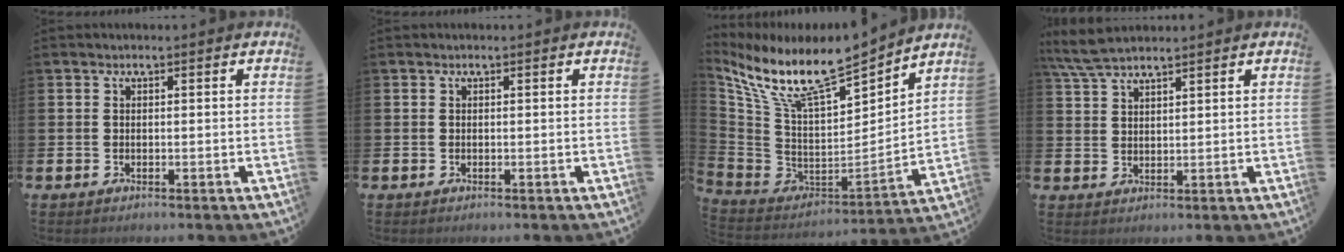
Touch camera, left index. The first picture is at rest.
{"total": 0.0}
{"total": 11.2, "force": [9.6, 1.9, 5.4], "torque": [-0.149, -0.072, 0.167]}
{"total": 5.1, "force": [4.5, 1.1, 2.0], "torque": [-0.051, -0.010, 0.084]}